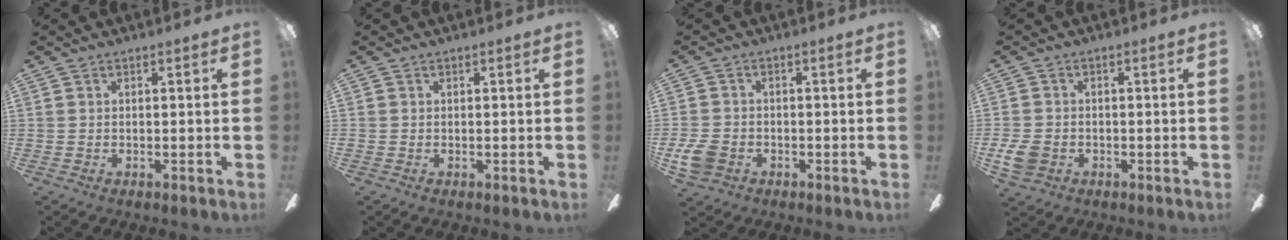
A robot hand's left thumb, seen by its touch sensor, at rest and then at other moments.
{"total": 0.6, "force": [0.1, 0.6, 0.0], "torque": [0.001, 0.004, 0.000]}
{"total": 5.7, "force": [-2.1, 4.5, 2.7], "torque": [-0.068, 0.012, -0.039]}
{"total": 5.3, "force": [-1.6, 4.3, 2.8], "torque": [-0.055, 0.009, -0.030]}